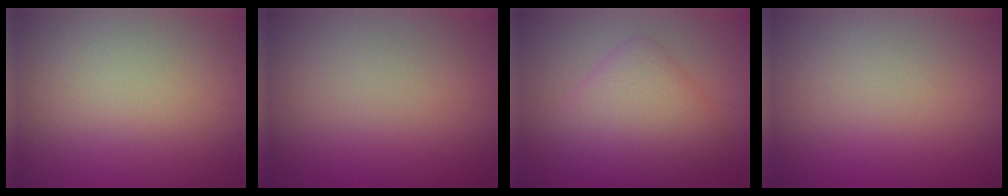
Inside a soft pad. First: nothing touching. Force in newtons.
{"total": 0.0}
{"total": 6.0, "press": 6.0, "slide": 0.1}
{"total": 0.0}